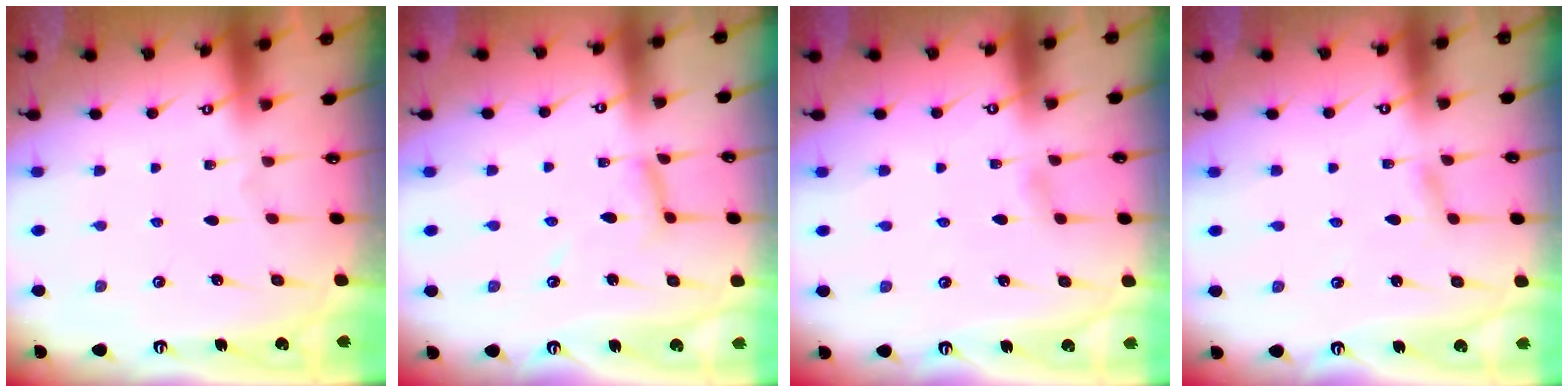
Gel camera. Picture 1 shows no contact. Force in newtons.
{"total": 5.5, "press": 5.5, "slide": 0.3}
{"total": 3.5, "press": 3.4, "slide": 0.6}
{"total": 1.6, "press": 1.6, "slide": 0.2}